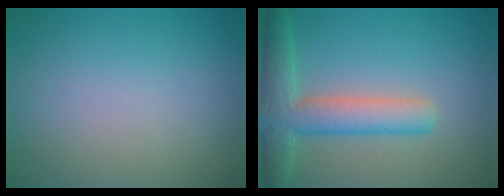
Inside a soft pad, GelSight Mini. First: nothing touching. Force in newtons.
{"total": 5.5, "press": 5.5, "slide": 0.3}